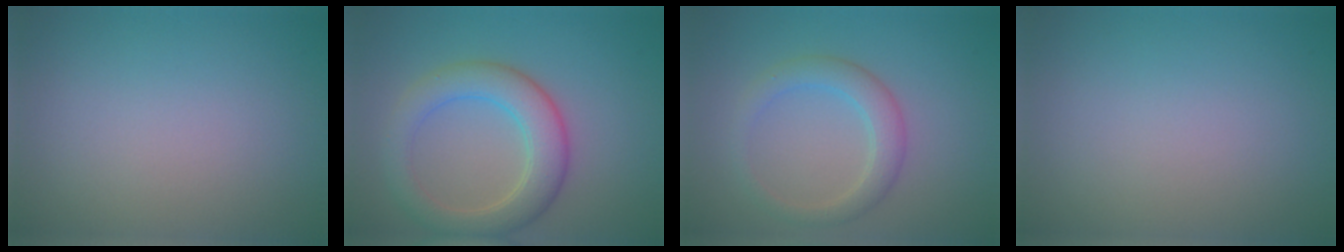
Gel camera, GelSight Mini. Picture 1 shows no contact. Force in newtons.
{"total": 5.3, "press": 5.3, "slide": 0.4}
{"total": 2.9, "press": 2.9, "slide": 0.2}
{"total": 0.0}